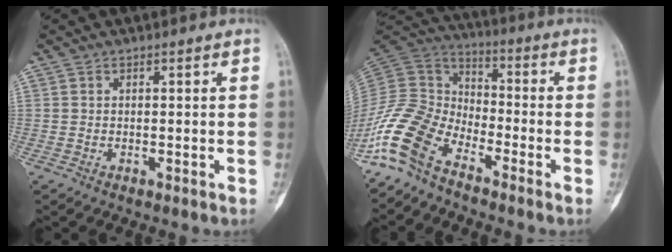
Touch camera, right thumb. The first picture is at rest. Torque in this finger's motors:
{"motor_torque": [0.20, 0.15, 1.27, -1.50, 0.16]}